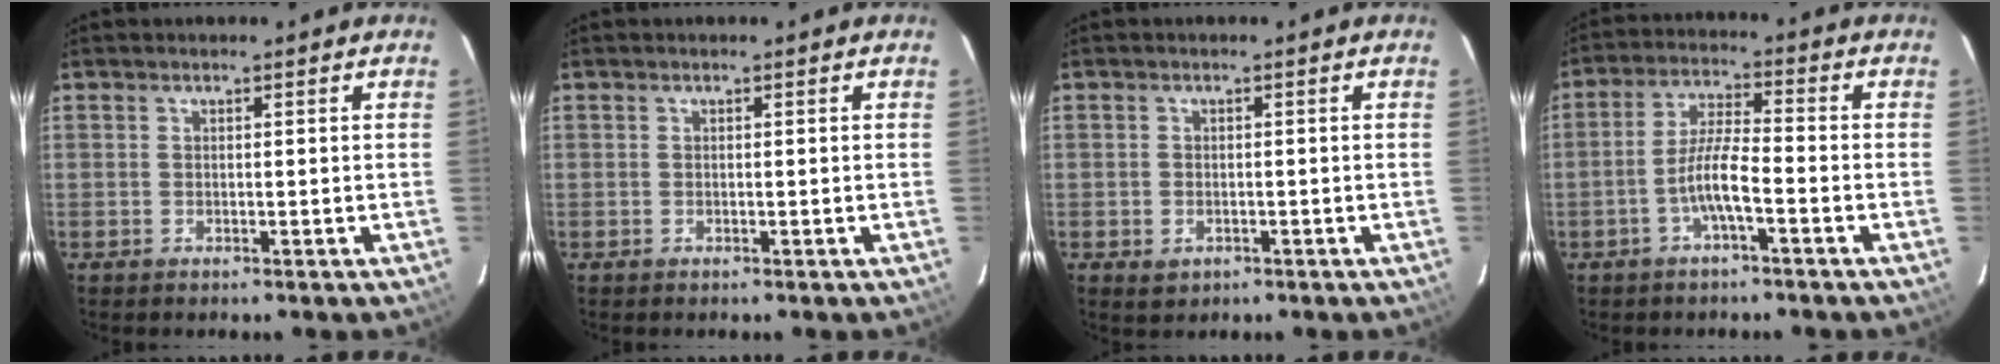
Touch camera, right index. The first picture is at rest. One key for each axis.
{"total": 0.0}
{"total": 2.4, "fx": -0.9, "fy": 2.0, "fz": 0.9, "tx": -0.019, "ty": -0.001, "tz": -0.008}
{"total": 6.4, "fx": -2.8, "fy": 0.7, "fz": 5.7, "tx": -0.120, "ty": 0.009, "tz": -0.050}